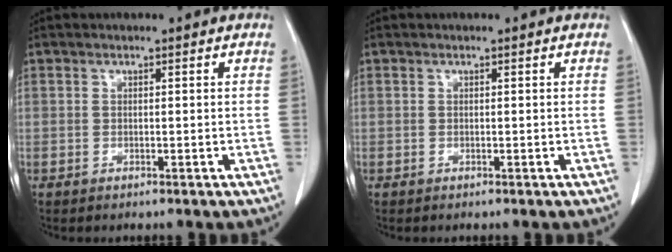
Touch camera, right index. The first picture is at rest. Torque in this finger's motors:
{"motor_torque": [0.00, 0.00, 0.00, 0.00]}